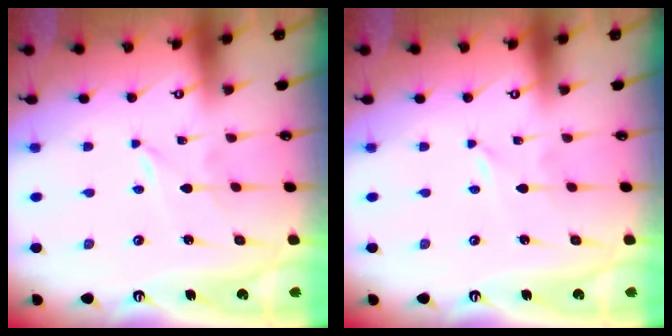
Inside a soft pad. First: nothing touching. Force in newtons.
{"total": 0.0}